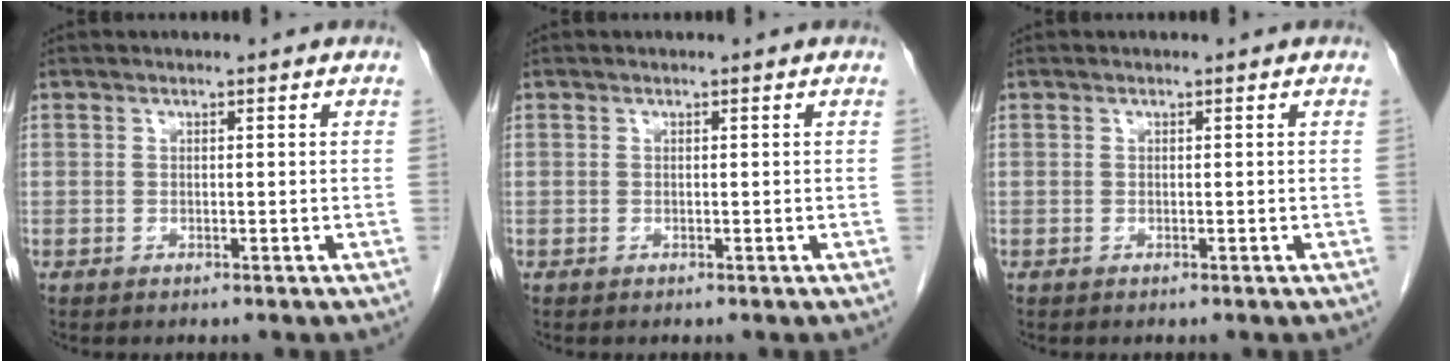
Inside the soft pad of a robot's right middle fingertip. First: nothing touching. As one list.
[{"total": 0.0}, {"total": 0.0}]